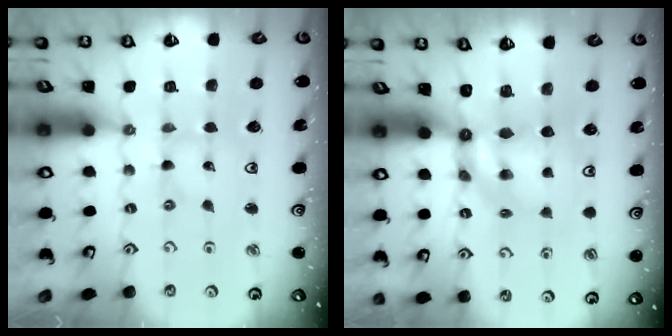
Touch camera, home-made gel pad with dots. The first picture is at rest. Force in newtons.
{"total": 5.2, "press": 5.1, "slide": 0.2}